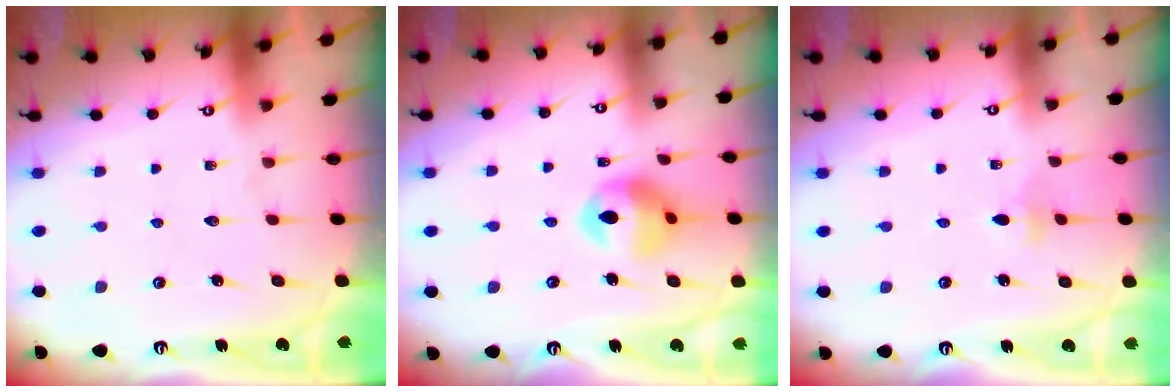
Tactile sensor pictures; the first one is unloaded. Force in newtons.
{"total": 13.3, "press": 12.6, "slide": 4.1}
{"total": 2.8, "press": 2.7, "slide": 0.9}